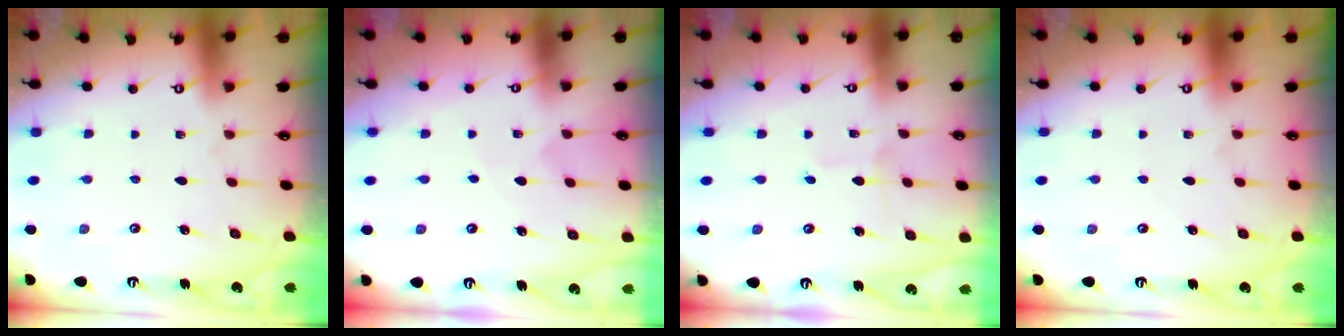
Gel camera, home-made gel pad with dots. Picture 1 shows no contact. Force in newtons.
{"total": 3.2, "press": 3.2, "slide": 0.2}
{"total": 1.9, "press": 1.9, "slide": 0.1}
{"total": 0.0}